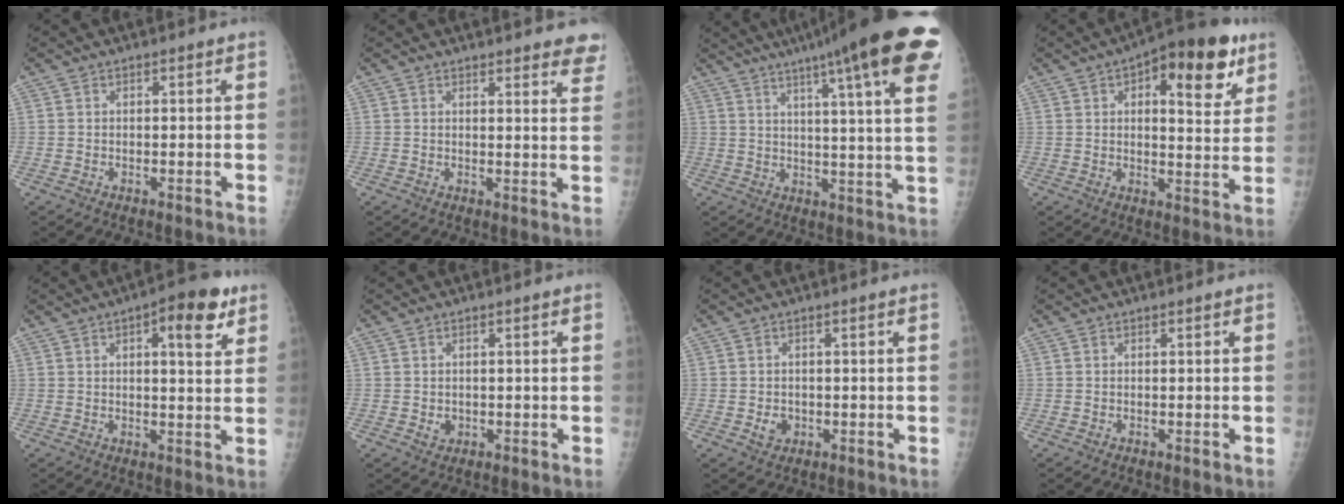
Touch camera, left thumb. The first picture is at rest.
{"total": 8.8, "force": [7.9, 2.1, 3.2], "torque": [-0.001, -0.032, 0.069]}
{"total": 23.3, "force": [13.6, 2.4, 18.7], "torque": [-0.258, -0.024, 0.169]}
{"total": 16.4, "force": [7.6, 7.1, 12.7], "torque": [-0.132, -0.016, 0.098]}
{"total": 9.5, "force": [4.4, 3.4, 7.7], "torque": [-0.086, -0.008, 0.054]}
{"total": 1.8, "force": [-0.2, 1.5, 0.9], "torque": [-0.009, 0.001, 0.003]}
{"total": 2.5, "force": [-0.6, 2.1, 1.2], "torque": [-0.011, 0.003, -0.003]}
{"total": 0.0}